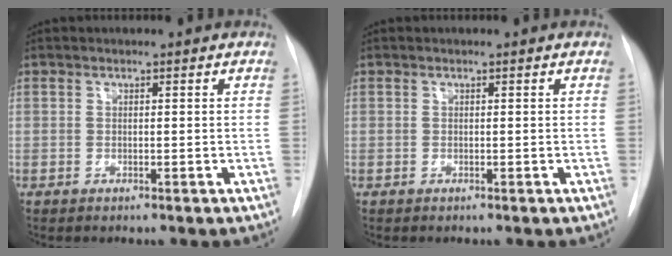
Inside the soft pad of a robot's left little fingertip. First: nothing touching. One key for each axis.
{"total": 0.0}